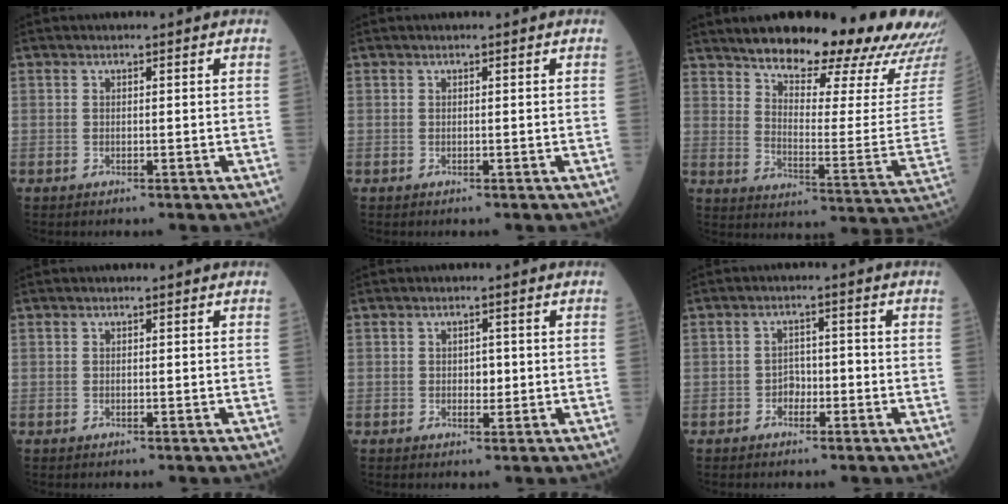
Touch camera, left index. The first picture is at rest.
{"total": 0.0}
{"total": 23.3, "force": [20.0, 2.1, 11.8], "torque": [-0.171, -0.055, 0.258]}
{"total": 0.0}
{"total": 1.5, "force": [-0.1, 1.0, 1.1], "torque": [-0.013, 0.003, -0.002]}
{"total": 2.4, "force": [-1.2, 1.6, 1.3], "torque": [-0.014, 0.008, -0.024]}